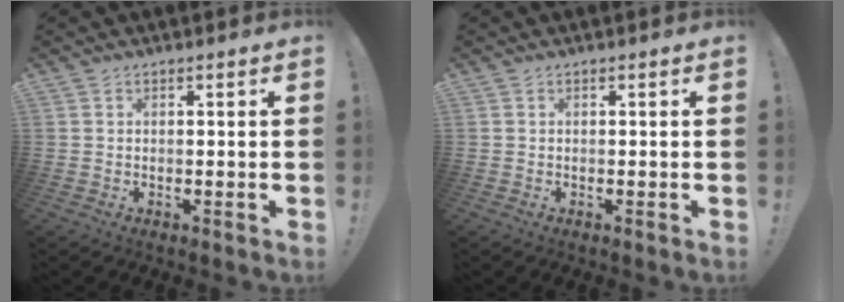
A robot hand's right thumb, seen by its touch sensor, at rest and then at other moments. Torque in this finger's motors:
{"motor_torque": [-0.01, -0.05, -0.25, 0.29, -0.03]}